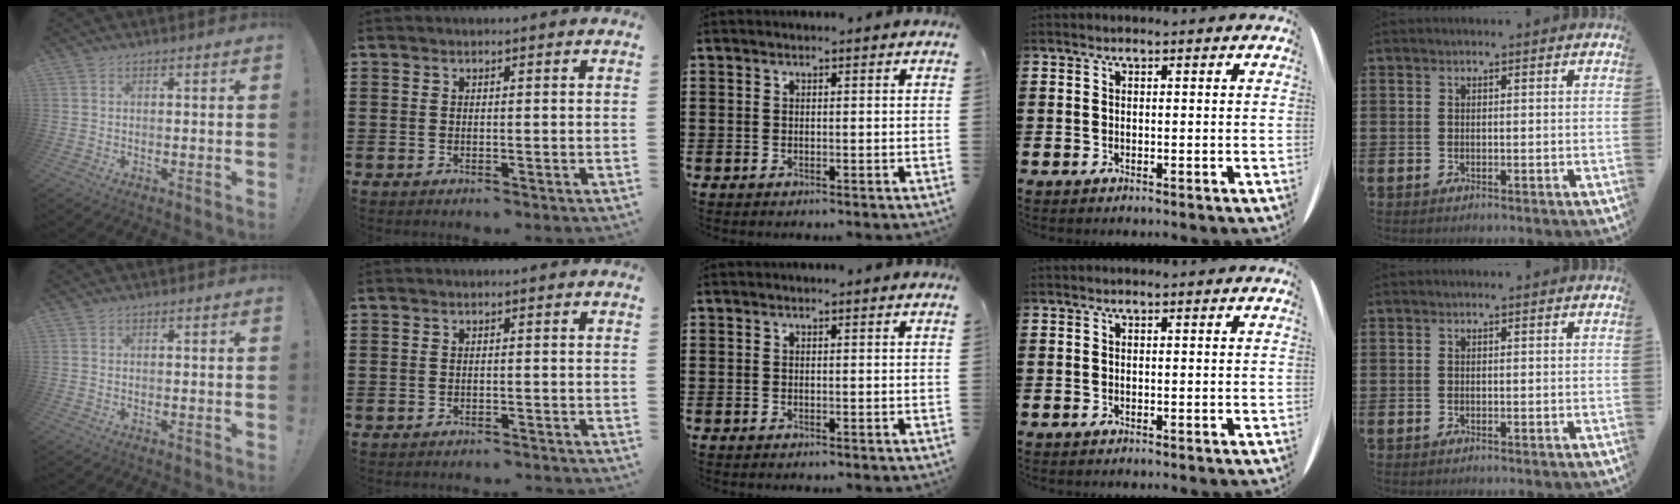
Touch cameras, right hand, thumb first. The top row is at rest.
{"index": {"total": 0.9, "force": [-0.9, 0.1, 0.1], "torque": [-0.006, 0.000, -0.018]}}